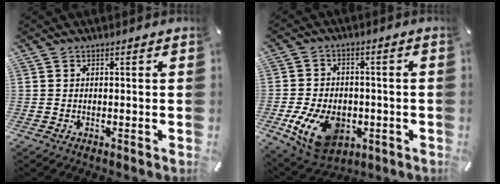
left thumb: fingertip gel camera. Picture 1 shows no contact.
{"total": 13.1, "force": [-4.3, 9.1, 8.4], "torque": [-0.165, 0.012, -0.074]}